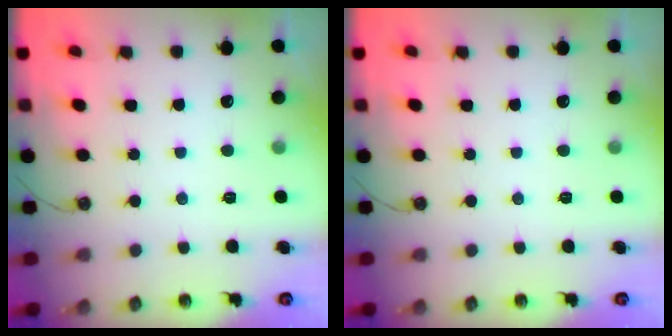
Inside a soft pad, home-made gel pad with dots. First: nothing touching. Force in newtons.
{"total": 0.0}